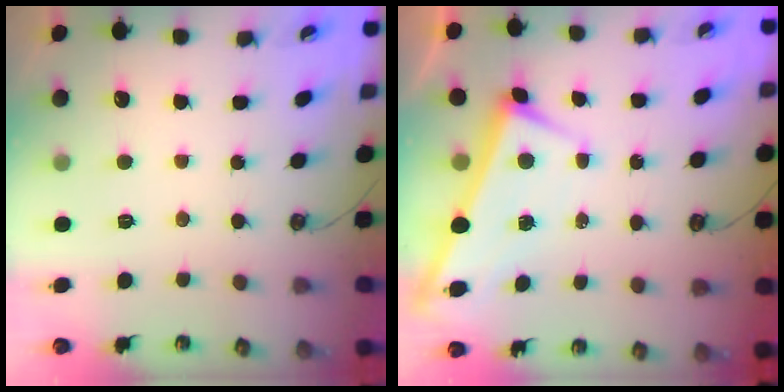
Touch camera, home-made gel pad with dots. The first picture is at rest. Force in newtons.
{"total": 2.4, "press": 2.4, "slide": 0.1}